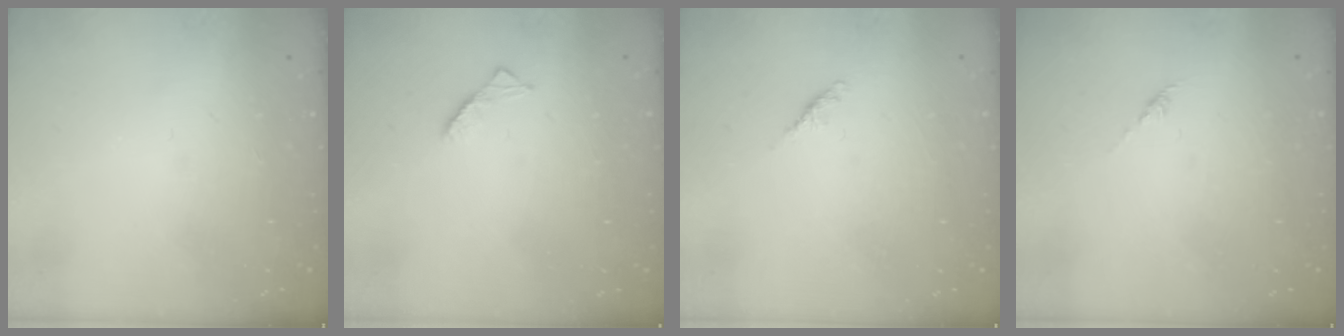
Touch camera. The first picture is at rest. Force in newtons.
{"total": 2.6, "press": 2.6, "slide": 0.4}
{"total": 1.8, "press": 1.7, "slide": 0.6}
{"total": 0.0}